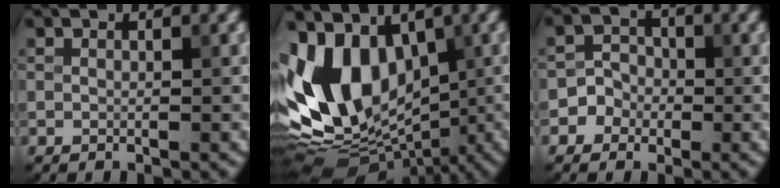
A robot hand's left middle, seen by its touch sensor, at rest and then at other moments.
{"total": 11.5, "force": [1.3, 8.2, 8.1], "torque": [-0.157, -0.010, 0.008]}
{"total": 2.8, "force": [-1.1, 2.5, 0.2], "torque": [0.031, 0.006, -0.027]}